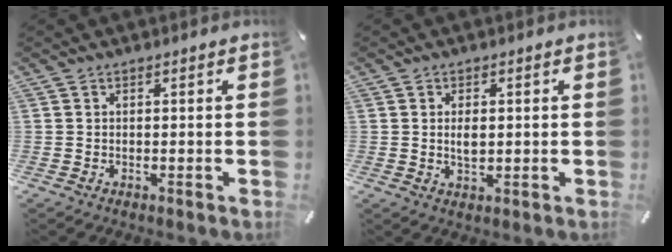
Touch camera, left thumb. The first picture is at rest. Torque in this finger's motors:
{"motor_torque": [0.19, -0.21, -0.05, 0.17, 0.11]}